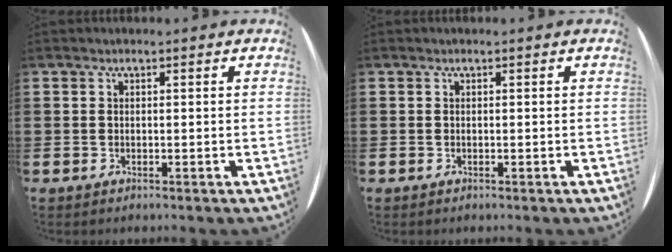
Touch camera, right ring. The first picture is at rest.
{"total": 0.0}